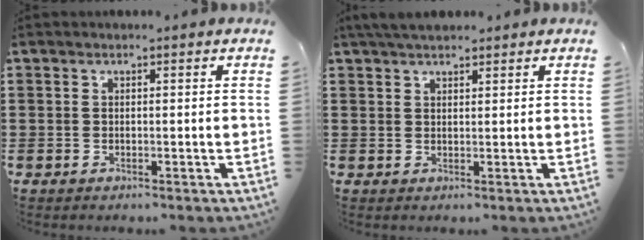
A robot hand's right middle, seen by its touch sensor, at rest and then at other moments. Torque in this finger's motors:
{"motor_torque": [0.02, -0.11, 0.26, 0.09]}